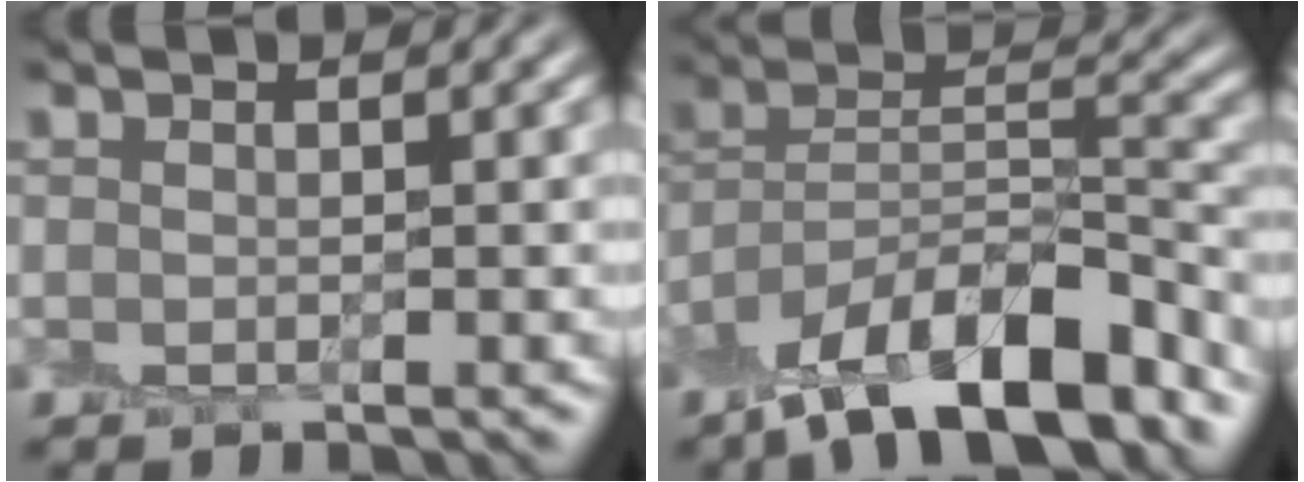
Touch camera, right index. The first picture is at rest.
{"total": 12.0, "force": [-8.7, 4.0, 7.3], "torque": [-0.109, 0.019, -0.164]}